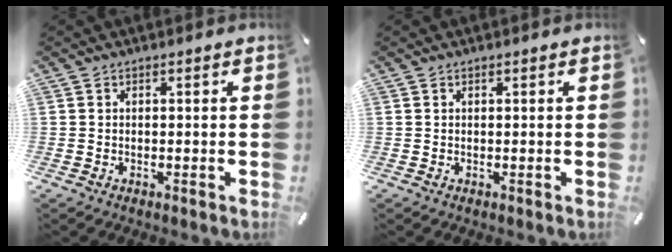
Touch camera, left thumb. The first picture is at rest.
{"total": 0.0}